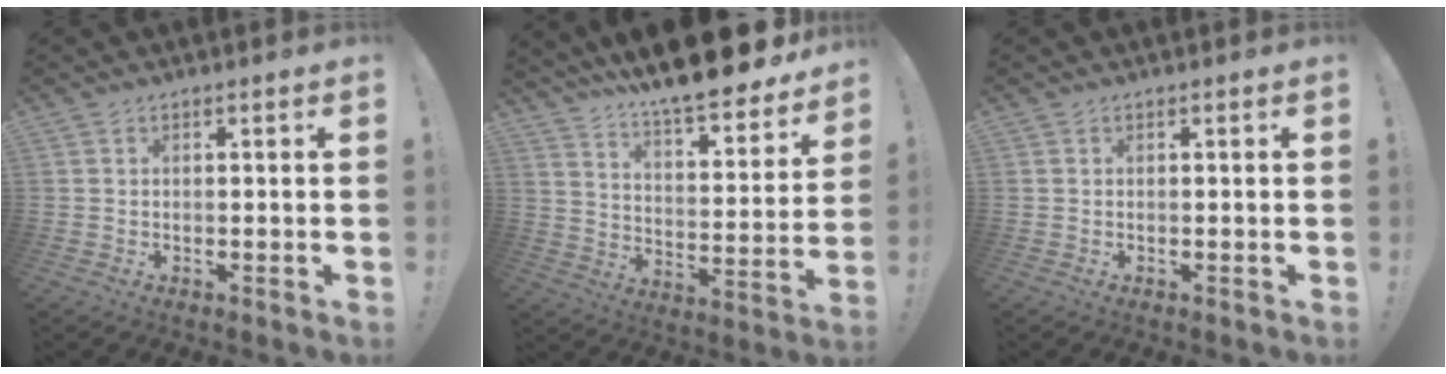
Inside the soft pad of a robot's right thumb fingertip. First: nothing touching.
{"total": 14.1, "force": [12.3, 2.1, 6.5], "torque": [-0.110, -0.107, 0.207]}
{"total": 0.0}